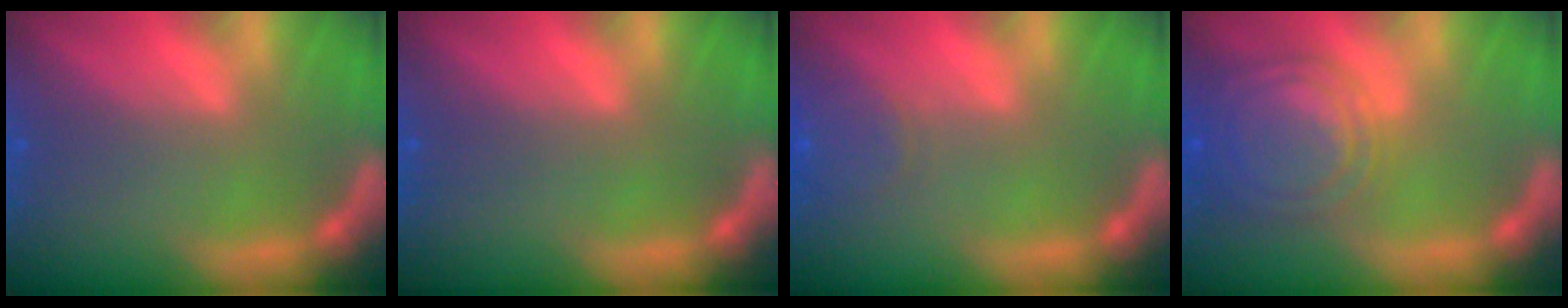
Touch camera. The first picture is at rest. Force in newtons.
{"total": 0.0}
{"total": 3.0}
{"total": 8.5}